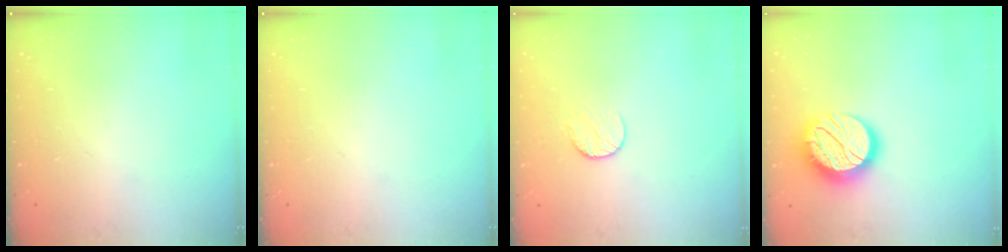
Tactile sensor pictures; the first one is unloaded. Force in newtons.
{"total": 0.0}
{"total": 5.9, "press": 5.8, "slide": 0.6}
{"total": 16.3, "press": 16.3, "slide": 1.0}